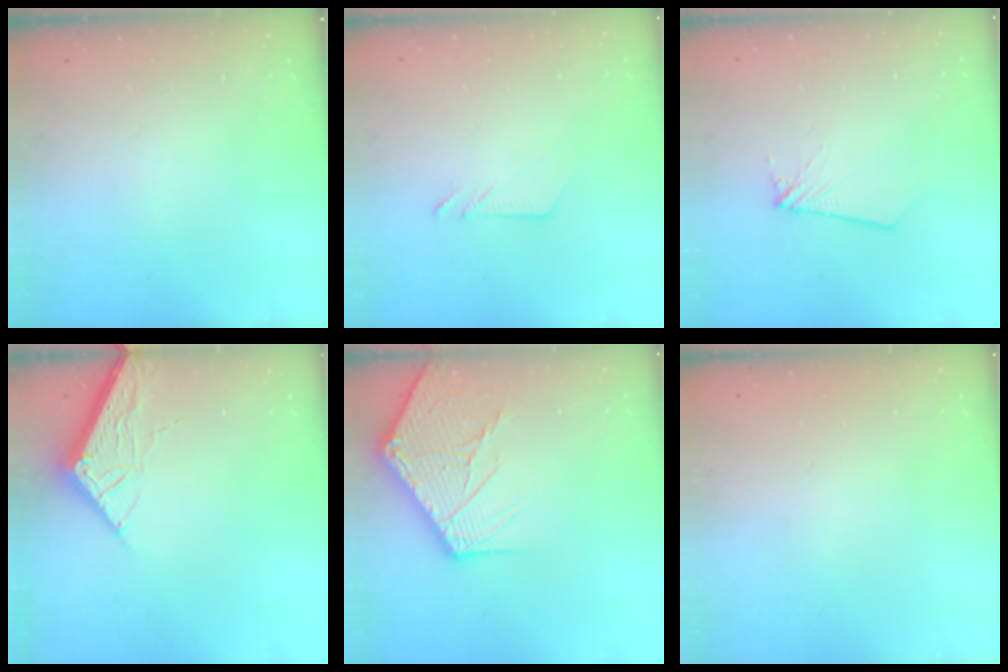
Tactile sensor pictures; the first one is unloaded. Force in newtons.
{"total": 2.5, "press": 2.5, "slide": 0.4}
{"total": 2.1, "press": 2.1, "slide": 0.2}
{"total": 5.7, "press": 5.7, "slide": 0.6}
{"total": 13.2, "press": 13.0, "slide": 2.1}
{"total": 0.0}